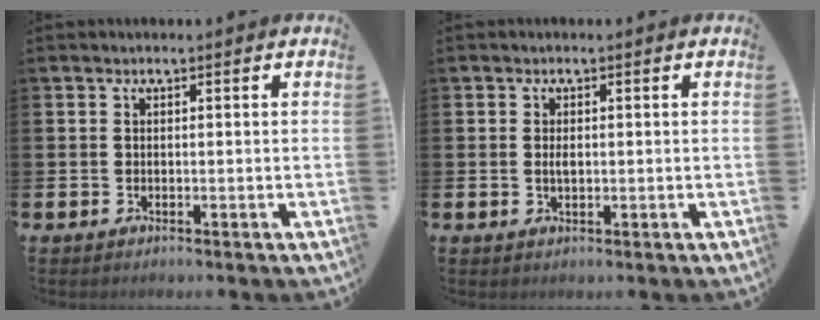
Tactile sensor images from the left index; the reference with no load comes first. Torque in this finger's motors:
{"motor_torque": [0.53, -0.03, 0.04, 0.10]}